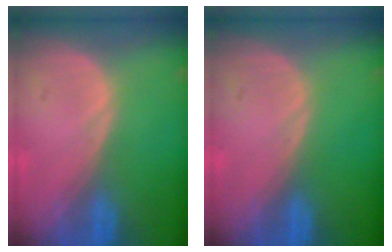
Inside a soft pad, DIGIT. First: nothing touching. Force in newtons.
{"total": 0.0}